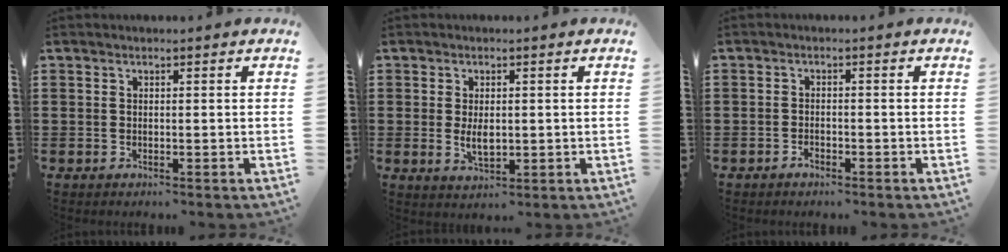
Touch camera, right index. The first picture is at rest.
{"total": 3.2, "force": [0.1, 1.6, 2.8], "torque": [-0.055, 0.002, 0.002]}
{"total": 1.2, "force": [-0.9, 0.6, 0.6], "torque": [-0.013, -0.003, -0.017]}